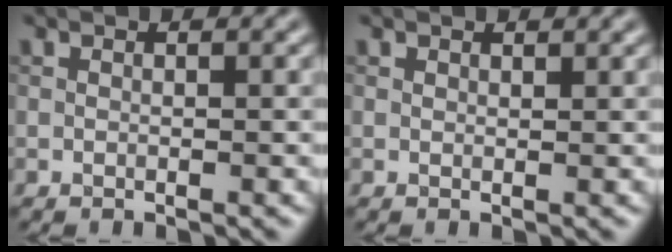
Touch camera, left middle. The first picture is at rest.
{"total": 0.7, "force": [0.6, 0.3, 0.1], "torque": [-0.001, -0.001, 0.012]}